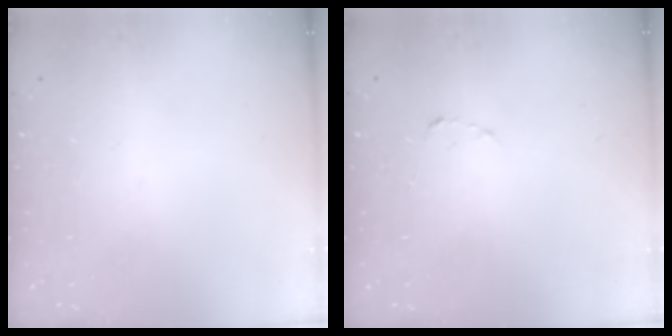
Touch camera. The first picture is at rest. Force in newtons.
{"total": 1.8, "press": 1.7, "slide": 0.3}